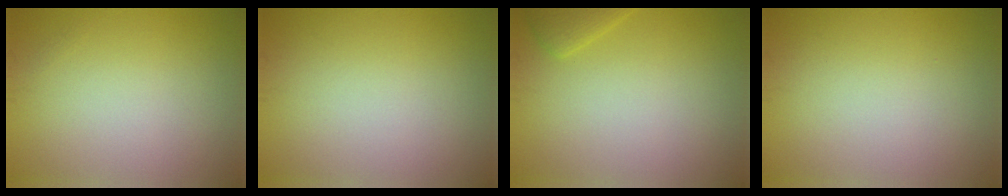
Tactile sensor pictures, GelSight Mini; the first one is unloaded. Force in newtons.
{"total": 0.0}
{"total": 1.6, "press": 1.6, "slide": 0.2}
{"total": 0.0}